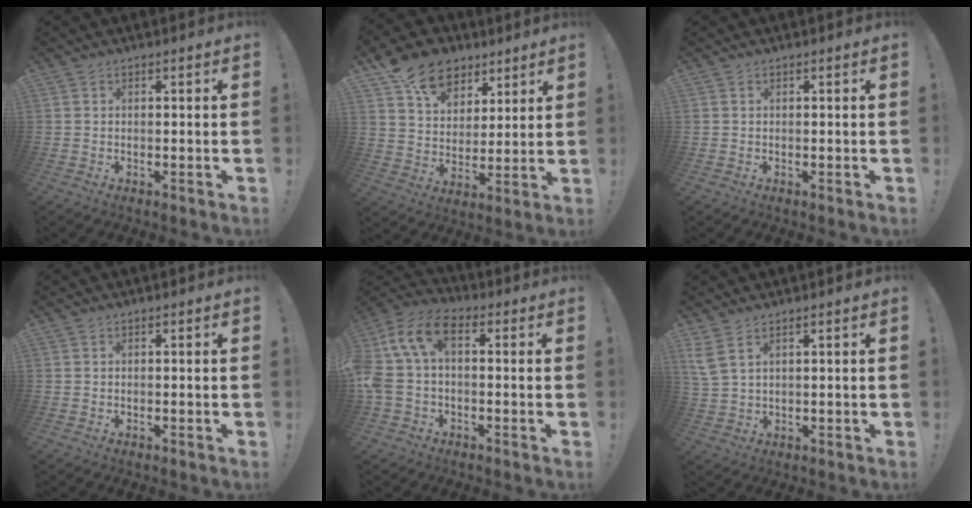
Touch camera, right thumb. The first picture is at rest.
{"total": 14.9, "force": [9.1, 10.3, 5.9], "torque": [-0.092, -0.050, 0.175]}
{"total": 0.0}
{"total": 0.0}
{"total": 12.2, "force": [2.0, 7.3, 9.6], "torque": [-0.204, 0.010, 0.040]}
{"total": 4.6, "force": [2.8, 1.4, 3.4], "torque": [-0.077, -0.011, 0.053]}